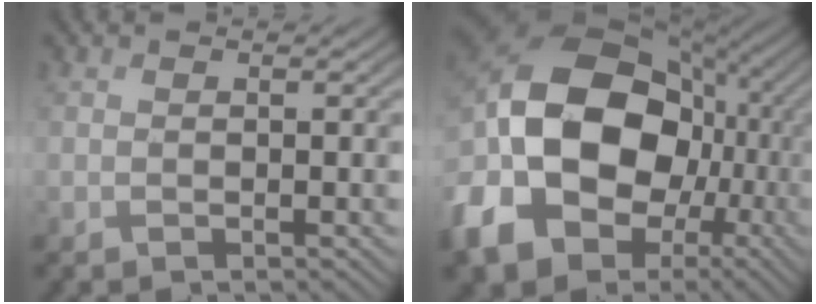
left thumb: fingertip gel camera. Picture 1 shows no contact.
{"total": 21.3, "force": [-3.2, 16.2, 13.5], "torque": [-0.318, -0.003, -0.079]}